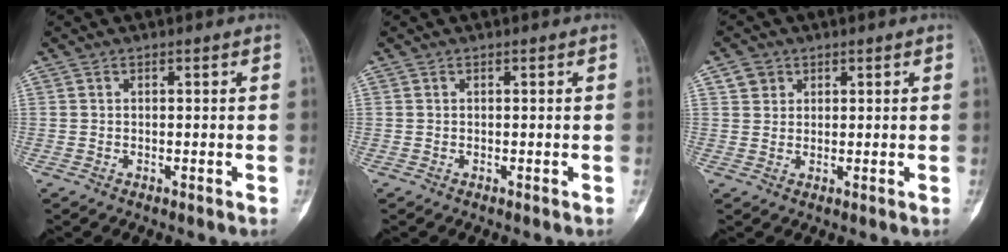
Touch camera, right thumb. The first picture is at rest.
{"total": 0.0}
{"total": 2.7, "force": [1.4, 2.3, 0.6], "torque": [0.005, -0.006, 0.021]}